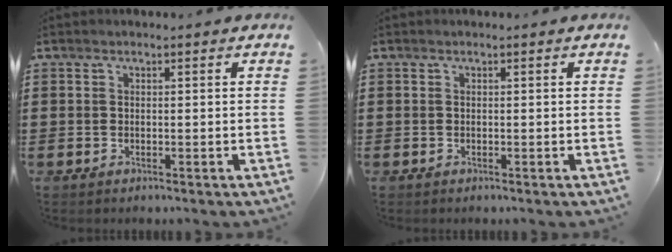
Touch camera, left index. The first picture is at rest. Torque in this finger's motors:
{"motor_torque": [0.07, 0.00, 0.00, -0.01]}